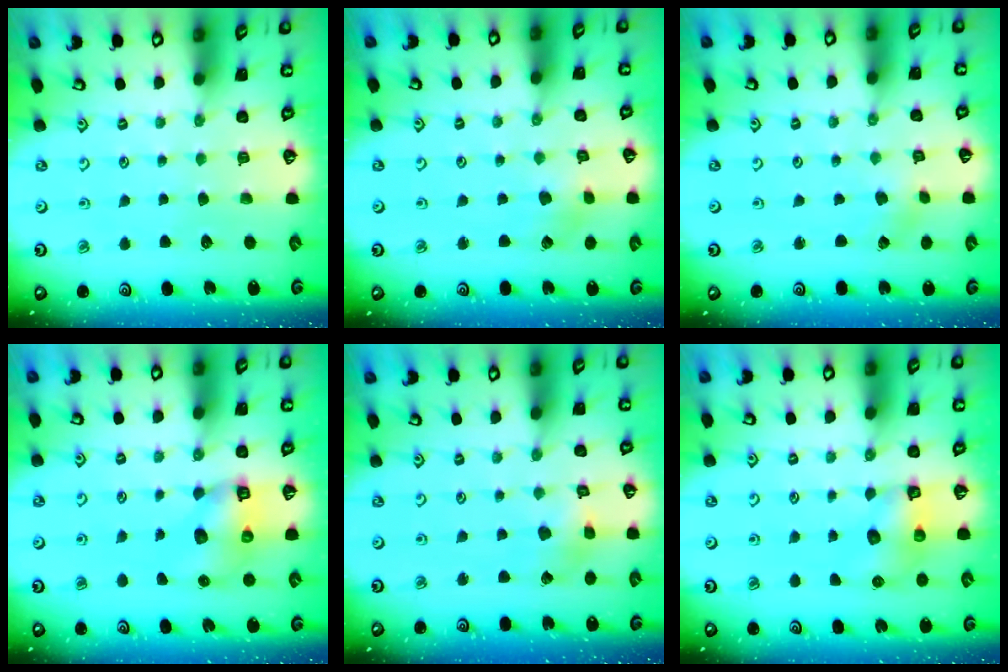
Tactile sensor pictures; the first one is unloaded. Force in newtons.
{"total": 3.0, "press": 3.0, "slide": 0.4}
{"total": 0.6, "press": 0.6, "slide": 0.1}
{"total": 6.8, "press": 6.7, "slide": 1.0}
{"total": 3.3, "press": 3.3, "slide": 0.3}
{"total": 6.0, "press": 6.0, "slide": 0.1}